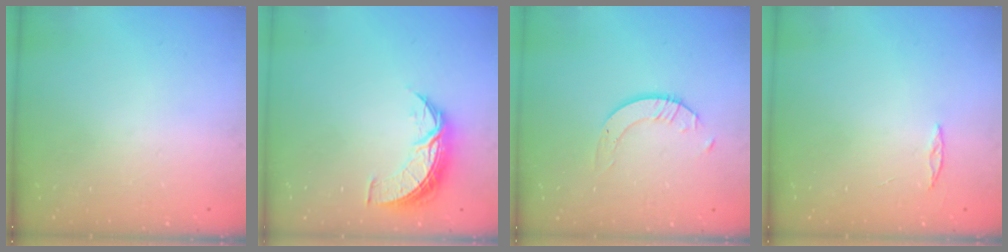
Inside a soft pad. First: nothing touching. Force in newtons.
{"total": 8.5, "press": 8.5, "slide": 0.5}
{"total": 2.7, "press": 2.7, "slide": 0.2}
{"total": 2.0, "press": 2.0, "slide": 0.2}